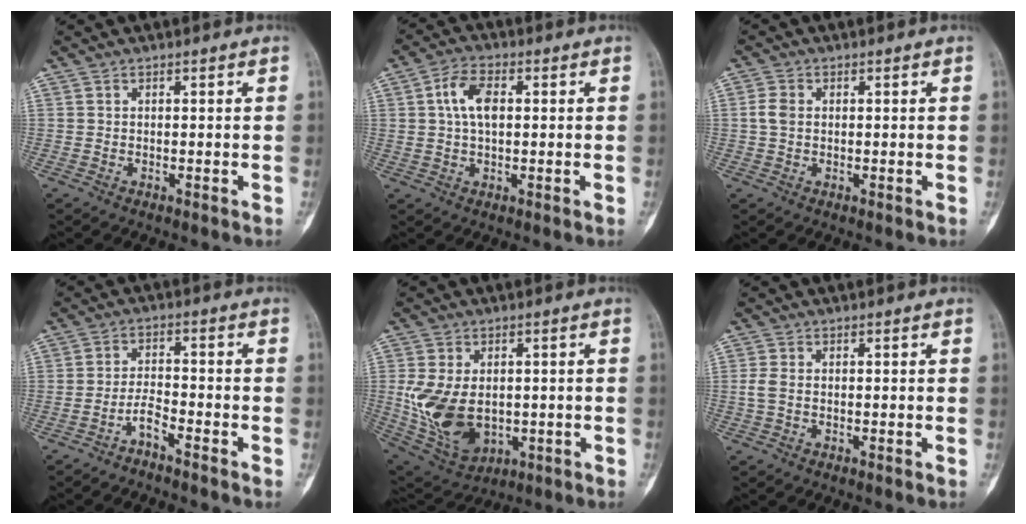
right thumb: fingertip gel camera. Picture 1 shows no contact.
{"total": 6.6, "force": [1.3, 3.6, 5.5], "torque": [-0.102, 0.009, 0.020]}
{"total": 2.8, "force": [0.2, 2.0, 1.9], "torque": [-0.043, 0.005, 0.000]}
{"total": 3.0, "force": [-2.6, 0.3, 1.5], "torque": [-0.029, 0.024, -0.056]}
{"total": 13.8, "force": [-0.7, 9.0, 10.4], "torque": [-0.192, -0.005, 0.016]}
{"total": 2.0, "force": [-0.2, 1.2, 1.6], "torque": [-0.044, 0.000, -0.006]}